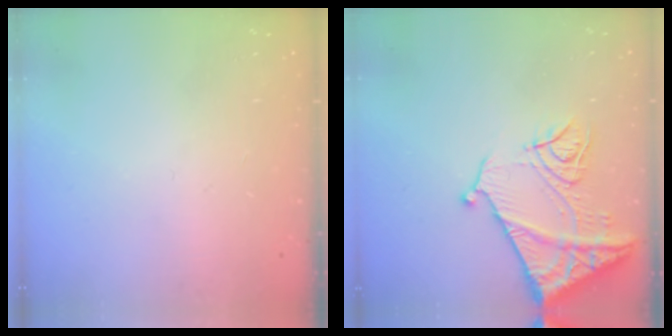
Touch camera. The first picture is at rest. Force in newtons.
{"total": 15.7, "press": 15.6, "slide": 1.7}